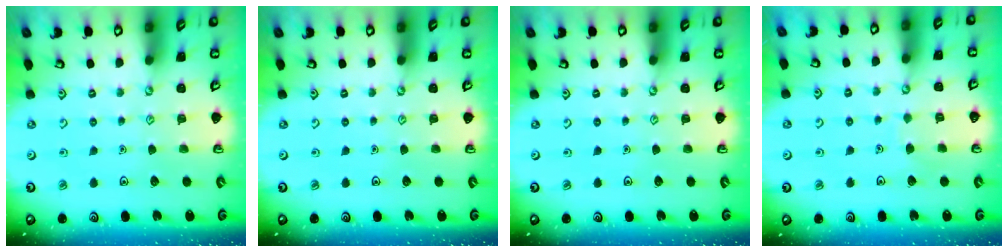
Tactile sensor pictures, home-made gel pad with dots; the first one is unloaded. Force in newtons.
{"total": 0.0}
{"total": 0.0}
{"total": 3.7, "press": 3.7, "slide": 0.4}